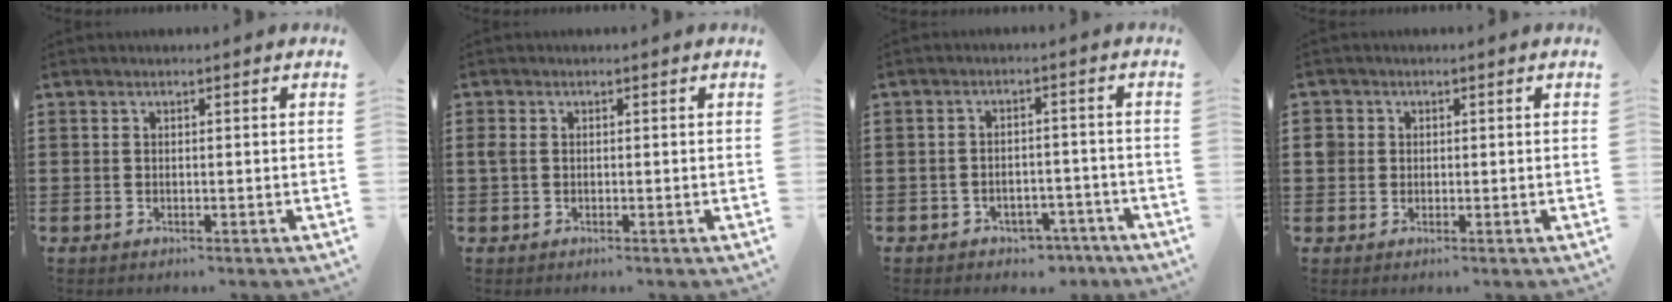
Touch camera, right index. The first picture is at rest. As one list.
[{"total": 1.3, "force": [0.1, 1.0, 0.9], "torque": [-0.029, 0.003, -0.002]}, {"total": 2.8, "force": [-2.6, 0.9, 0.5], "torque": [-0.013, 0.003, -0.052]}, {"total": 2.1, "force": [0.4, 2.0, 0.5], "torque": [-0.017, 0.010, 0.005]}]